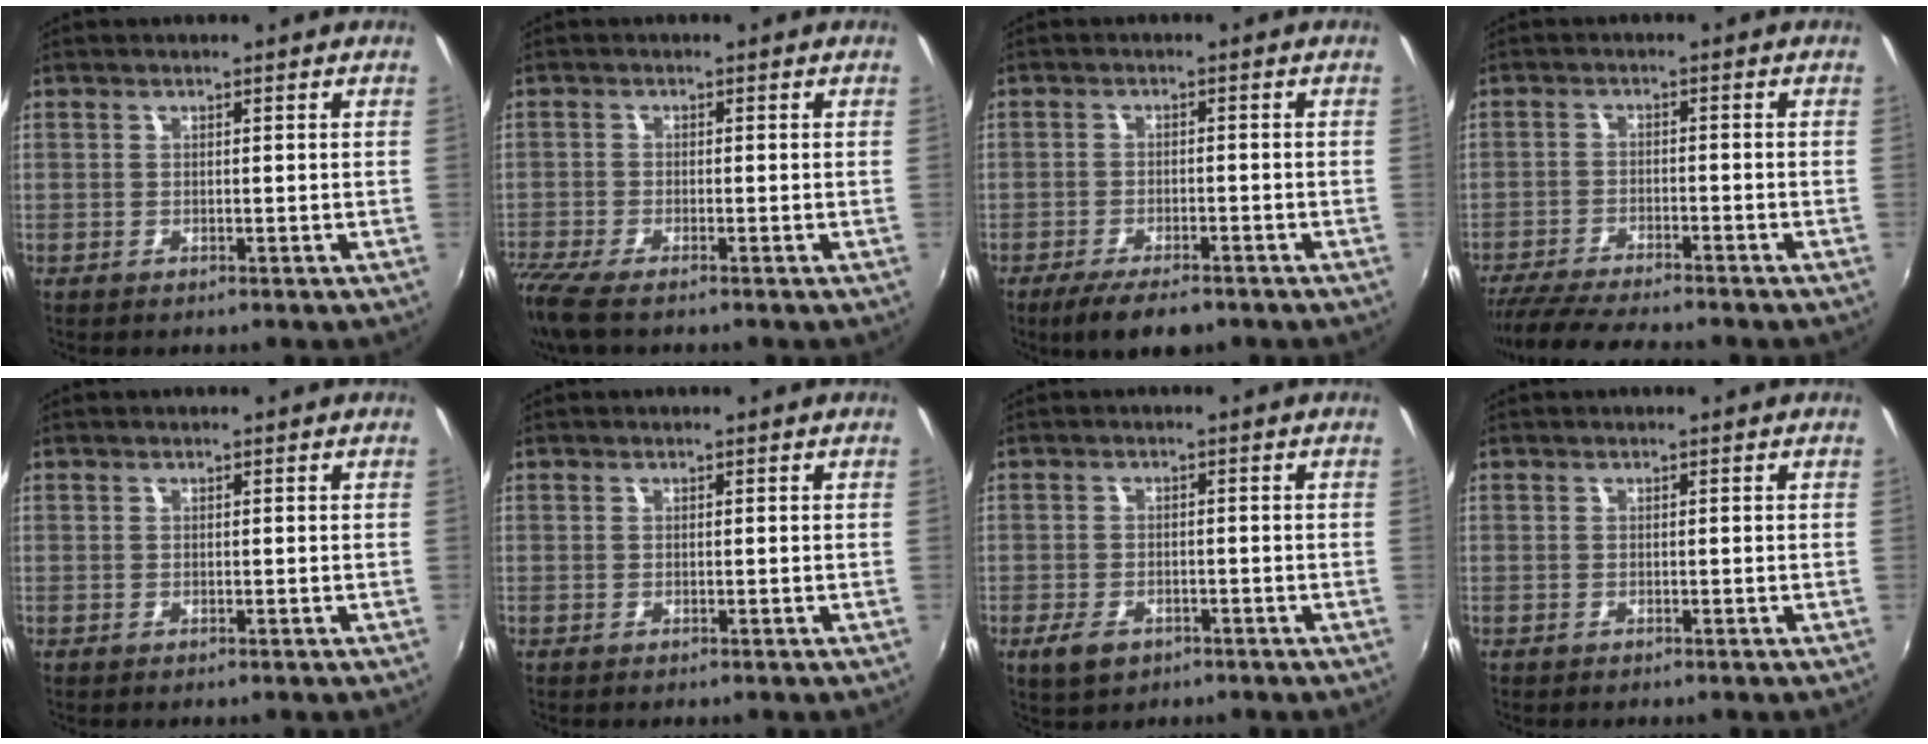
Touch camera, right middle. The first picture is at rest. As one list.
[{"total": 6.2, "force": [-4.9, 0.7, 3.7], "torque": [-0.097, -0.030, -0.096]}, {"total": 6.9, "force": [-5.2, 1.9, 4.1], "torque": [-0.094, -0.014, -0.086]}, {"total": 11.7, "force": [-10.5, 0.9, 5.3], "torque": [-0.123, -0.024, -0.173]}, {"total": 0.0}, {"total": 0.0}, {"total": 4.6, "force": [-2.6, 2.6, 2.7], "torque": [-0.065, -0.009, -0.044]}, {"total": 0.0}]